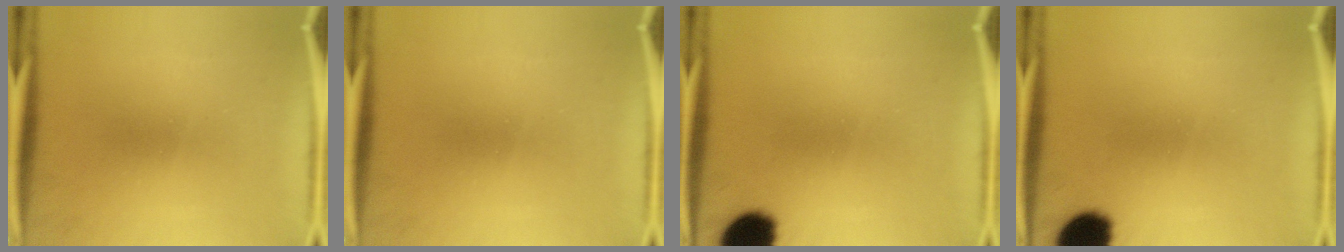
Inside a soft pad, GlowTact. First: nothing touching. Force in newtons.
{"total": 0.0}
{"total": 10.0}
{"total": 10.0}